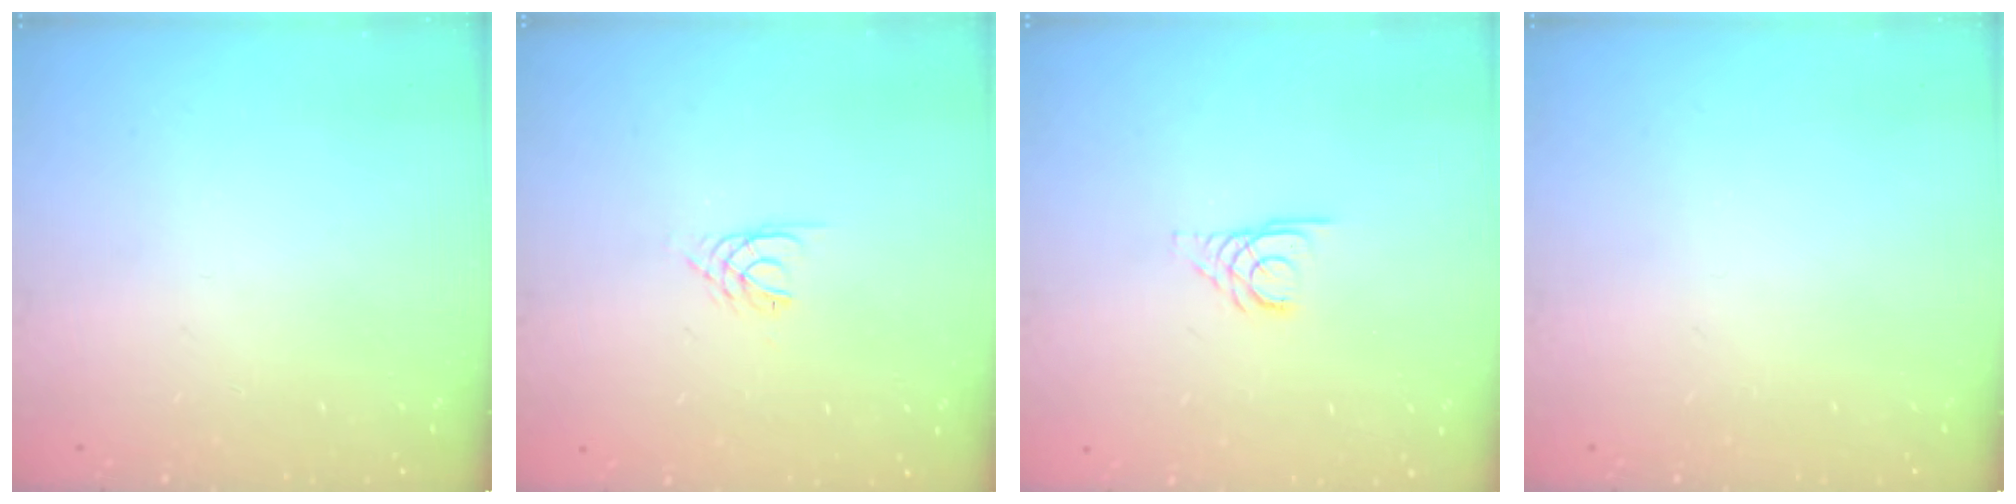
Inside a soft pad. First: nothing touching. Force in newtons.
{"total": 3.5, "press": 3.5, "slide": 0.5}
{"total": 2.7, "press": 2.7, "slide": 0.3}
{"total": 0.0}